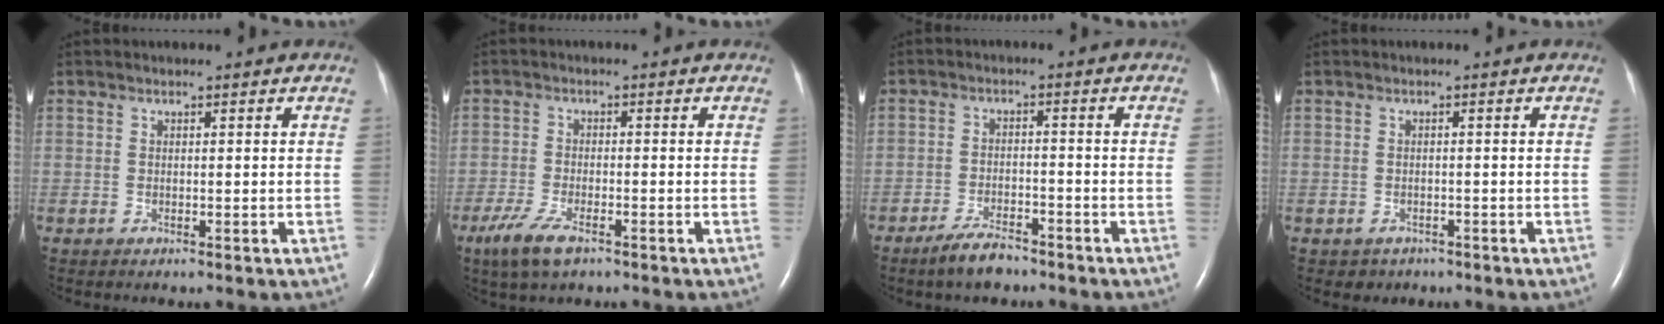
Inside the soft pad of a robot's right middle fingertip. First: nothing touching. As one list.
[{"total": 5.4, "force": [-3.4, 1.4, 4.0], "torque": [-0.093, -0.013, -0.061]}, {"total": 4.7, "force": [-3.9, 1.2, 2.4], "torque": [-0.057, -0.004, -0.070]}, {"total": 1.6, "force": [-1.0, 1.2, 0.1], "torque": [-0.008, 0.004, -0.008]}]